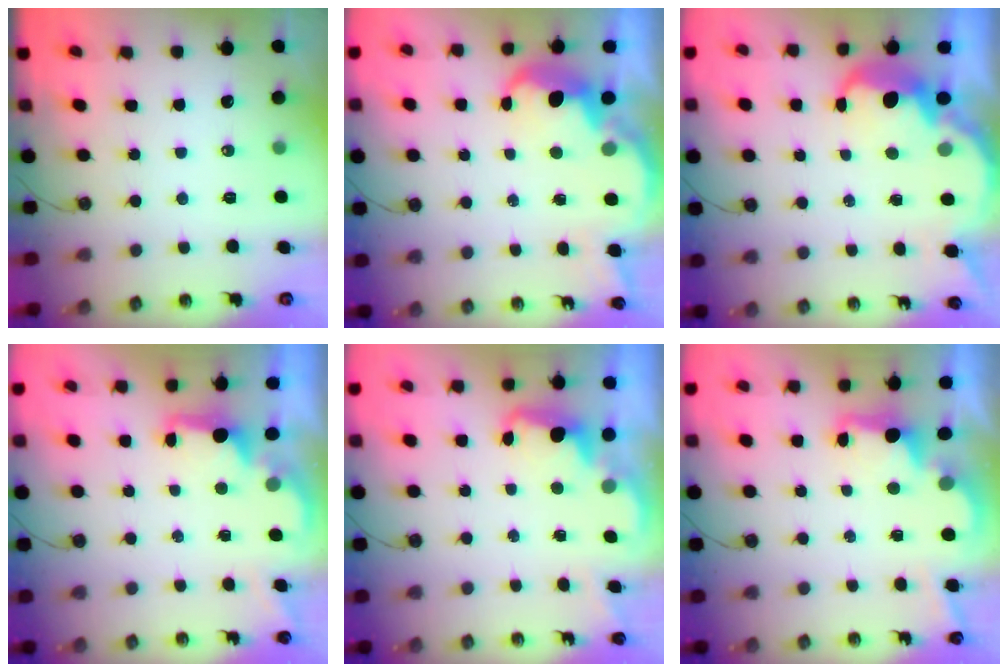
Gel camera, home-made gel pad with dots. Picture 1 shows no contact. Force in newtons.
{"total": 6.9, "press": 6.9, "slide": 0.6}
{"total": 5.6, "press": 5.6, "slide": 0.6}
{"total": 2.0, "press": 1.8, "slide": 0.8}
{"total": 2.3, "press": 2.2, "slide": 0.7}
{"total": 2.6, "press": 2.4, "slide": 0.8}